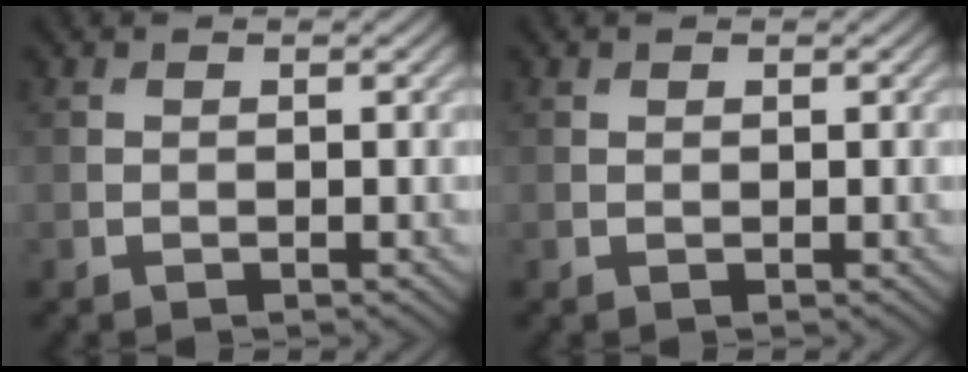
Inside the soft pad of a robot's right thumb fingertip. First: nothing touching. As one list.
[{"total": 0.0}]